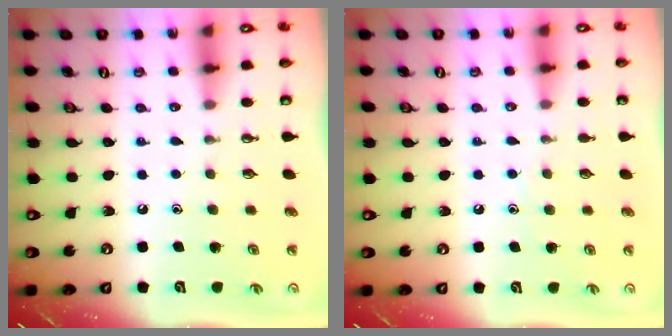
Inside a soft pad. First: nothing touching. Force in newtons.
{"total": 4.5, "press": 4.5, "slide": 0.5}